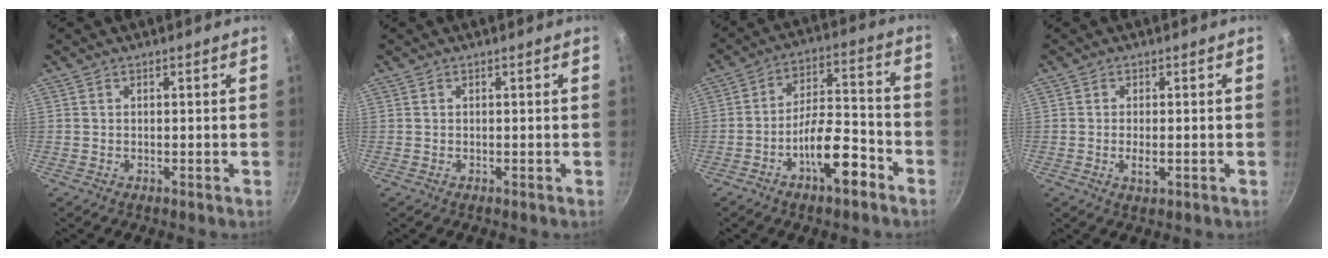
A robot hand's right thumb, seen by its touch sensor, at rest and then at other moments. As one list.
[{"total": 0.0}, {"total": 12.1, "force": [-6.3, 4.6, 9.3], "torque": [-0.134, 0.057, -0.102]}, {"total": 2.6, "force": [-0.6, 0.9, 2.4], "torque": [-0.051, -0.003, -0.012]}]